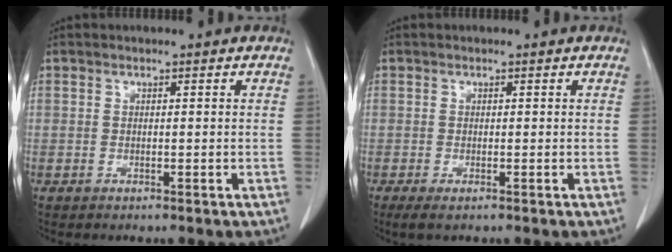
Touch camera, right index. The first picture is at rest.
{"total": 1.6, "force": [-1.0, 0.4, 1.3], "torque": [-0.026, -0.005, -0.015]}